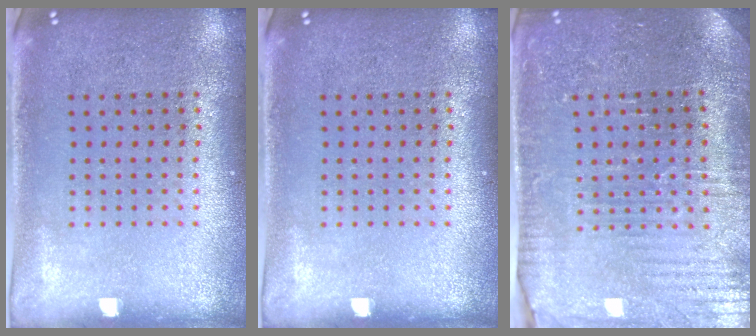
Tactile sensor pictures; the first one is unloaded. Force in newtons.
{"total": 0.0}
{"total": 3.4, "press": 3.4, "slide": 0.5}